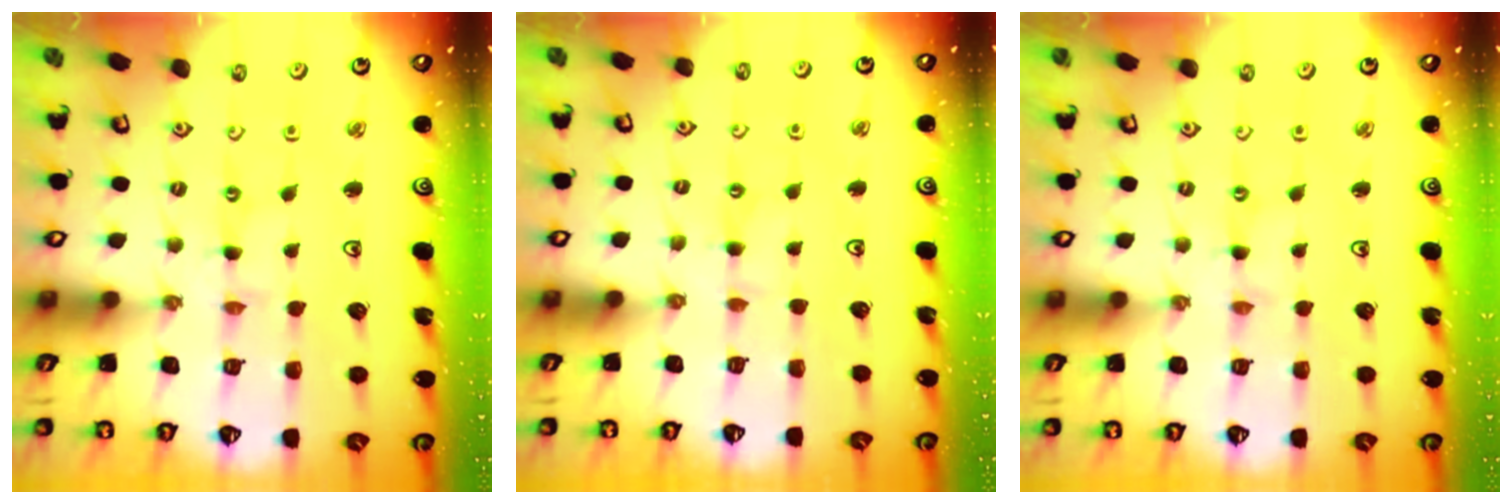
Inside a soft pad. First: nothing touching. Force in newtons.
{"total": 2.3, "press": 2.3, "slide": 0.4}
{"total": 0.0}